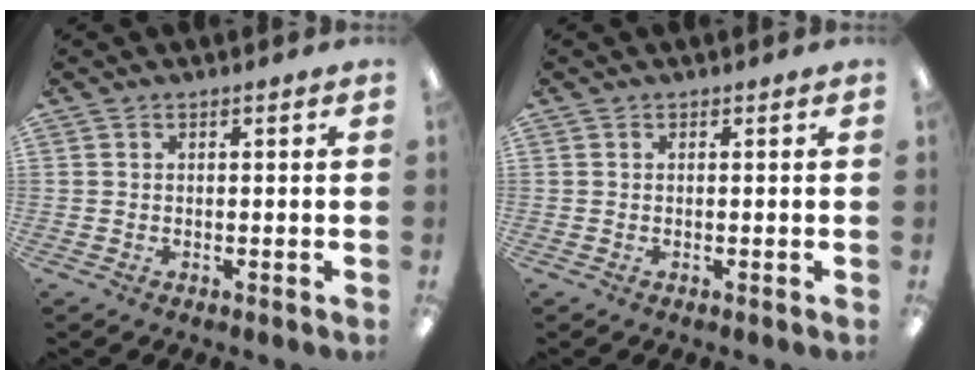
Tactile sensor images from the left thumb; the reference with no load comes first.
{"total": 0.0}